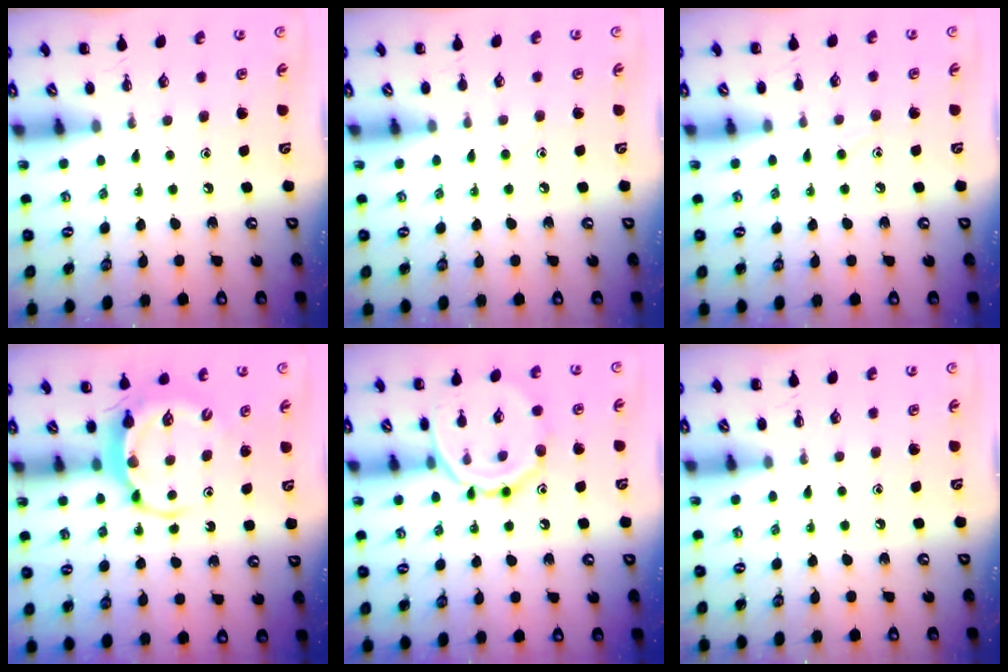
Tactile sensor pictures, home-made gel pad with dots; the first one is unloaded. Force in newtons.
{"total": 4.1, "press": 3.7, "slide": 1.7}
{"total": 6.1, "press": 5.8, "slide": 2.1}
{"total": 5.4, "press": 5.3, "slide": 0.5}
{"total": 13.5, "press": 13.5, "slide": 0.4}
{"total": 0.0}